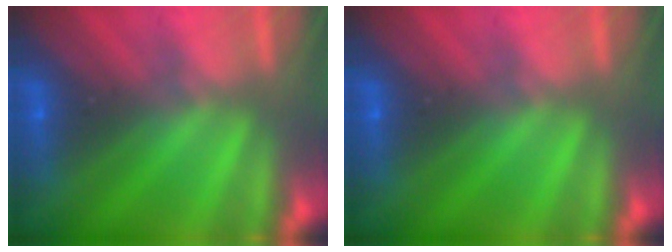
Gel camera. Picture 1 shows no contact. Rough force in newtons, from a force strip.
{"total": 0.0}